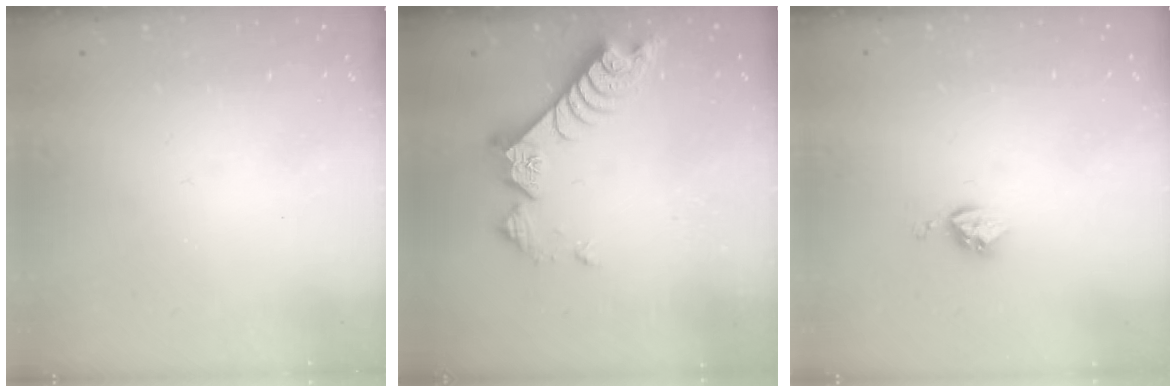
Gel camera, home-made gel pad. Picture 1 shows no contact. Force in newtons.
{"total": 8.0, "press": 8.0, "slide": 0.8}
{"total": 3.9, "press": 3.9, "slide": 0.4}